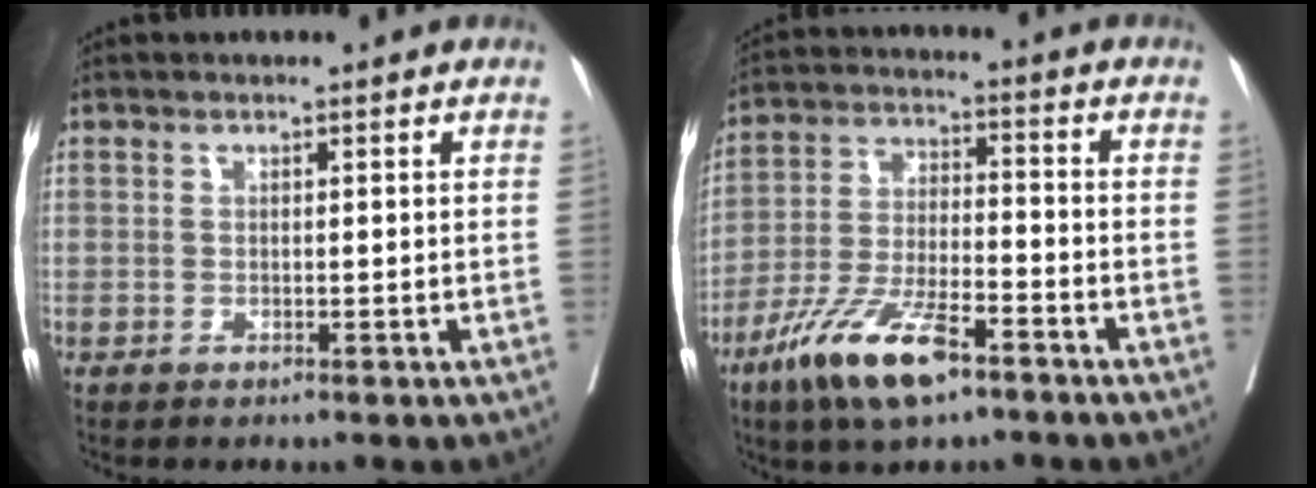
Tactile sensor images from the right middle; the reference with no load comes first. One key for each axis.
{"total": 11.9, "fx": -7.5, "fy": 2.8, "fz": 8.9, "tx": -0.178, "ty": -0.017, "tz": -0.139}